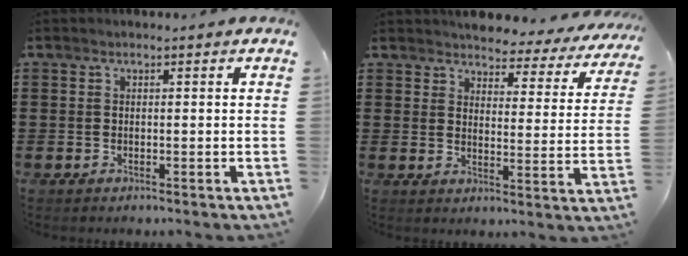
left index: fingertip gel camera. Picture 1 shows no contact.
{"total": 3.8, "force": [3.8, 0.4, 0.4], "torque": [-0.024, -0.033, 0.060]}